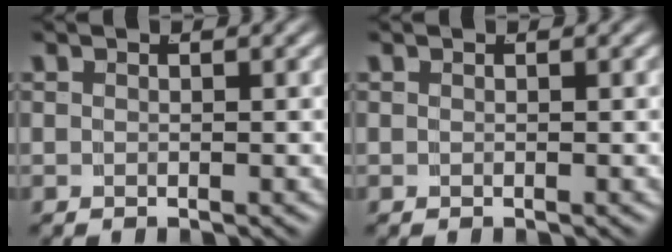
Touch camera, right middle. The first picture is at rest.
{"total": 0.0}